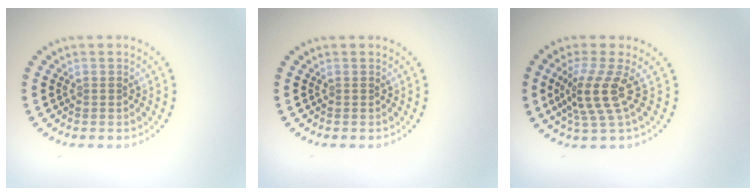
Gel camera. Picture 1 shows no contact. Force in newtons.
{"total": 0.0}
{"total": 3.8, "press": 2.8, "slide": 2.6}